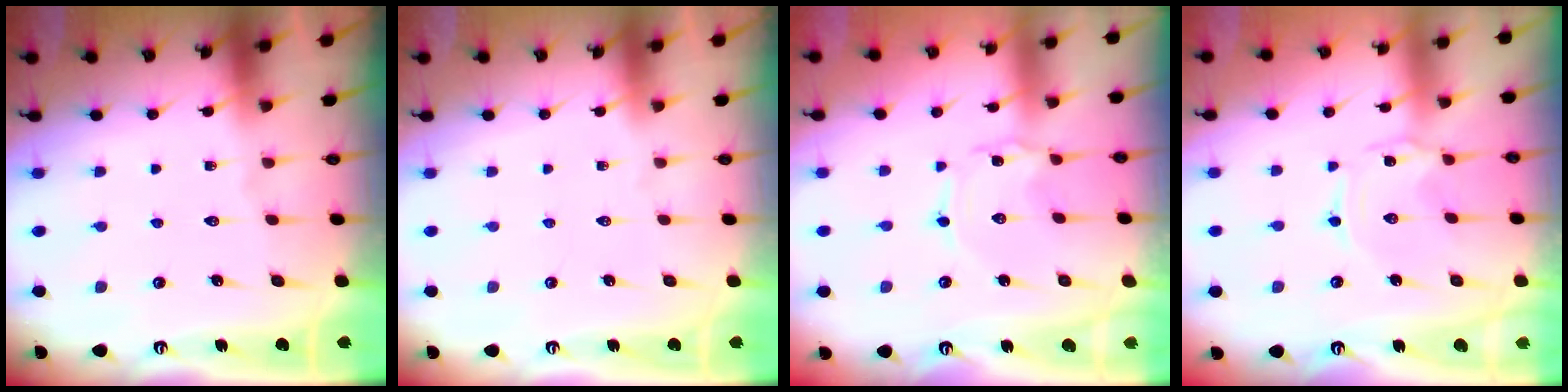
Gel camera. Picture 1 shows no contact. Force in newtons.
{"total": 0.0}
{"total": 1.3, "press": 1.3, "slide": 0.1}
{"total": 0.6, "press": 0.6, "slide": 0.1}